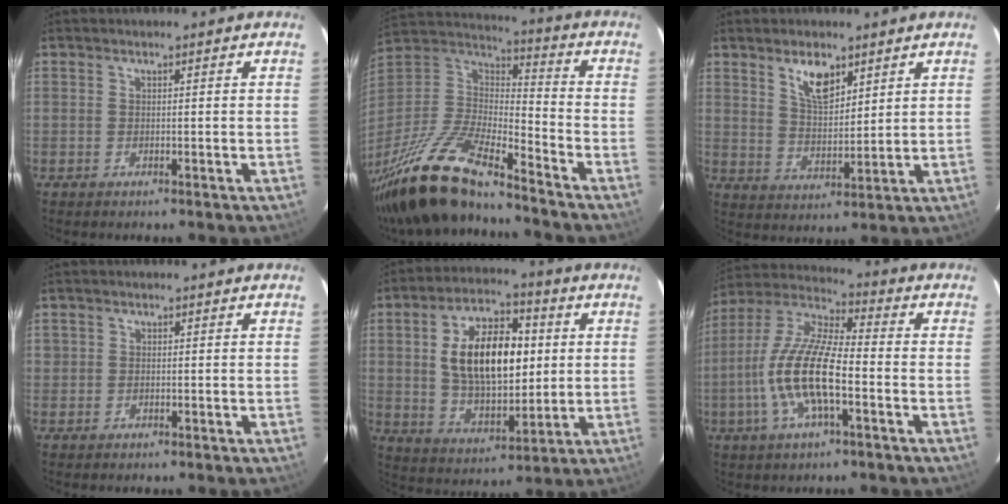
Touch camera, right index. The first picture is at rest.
{"total": 22.7, "force": [-17.4, 5.6, 13.5], "torque": [-0.281, -0.037, -0.317]}
{"total": 7.4, "force": [4.6, 3.2, 4.9], "torque": [-0.082, 0.003, 0.089]}
{"total": 1.0, "force": [-0.1, 1.0, 0.0], "torque": [0.000, 0.000, -0.002]}
{"total": 17.4, "force": [2.6, 9.4, 14.4], "torque": [-0.250, 0.020, 0.055]}
{"total": 15.3, "force": [-4.2, 4.4, 14.1], "torque": [-0.287, -0.002, -0.087]}